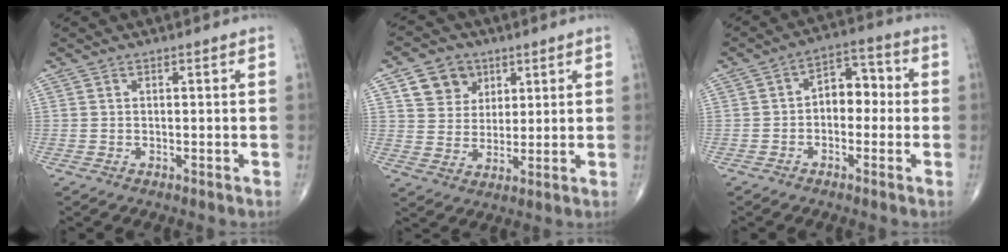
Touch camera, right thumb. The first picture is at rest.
{"total": 8.2, "force": [3.9, 6.8, 2.6], "torque": [-0.012, -0.015, 0.068]}
{"total": 7.1, "force": [-0.5, 4.8, 5.1], "torque": [-0.044, 0.032, -0.023]}